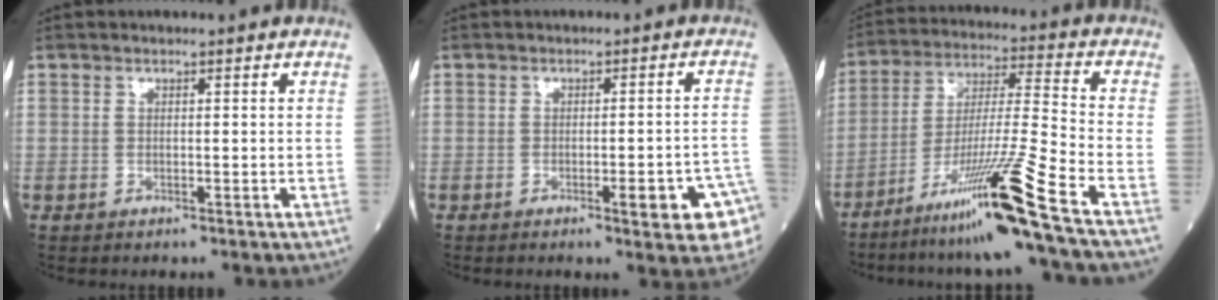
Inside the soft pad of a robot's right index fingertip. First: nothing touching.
{"total": 7.1, "force": [-3.2, 0.7, 6.3], "torque": [-0.069, 0.004, -0.036]}
{"total": 16.8, "force": [-11.2, -3.2, 12.1], "torque": [-0.235, -0.028, -0.191]}